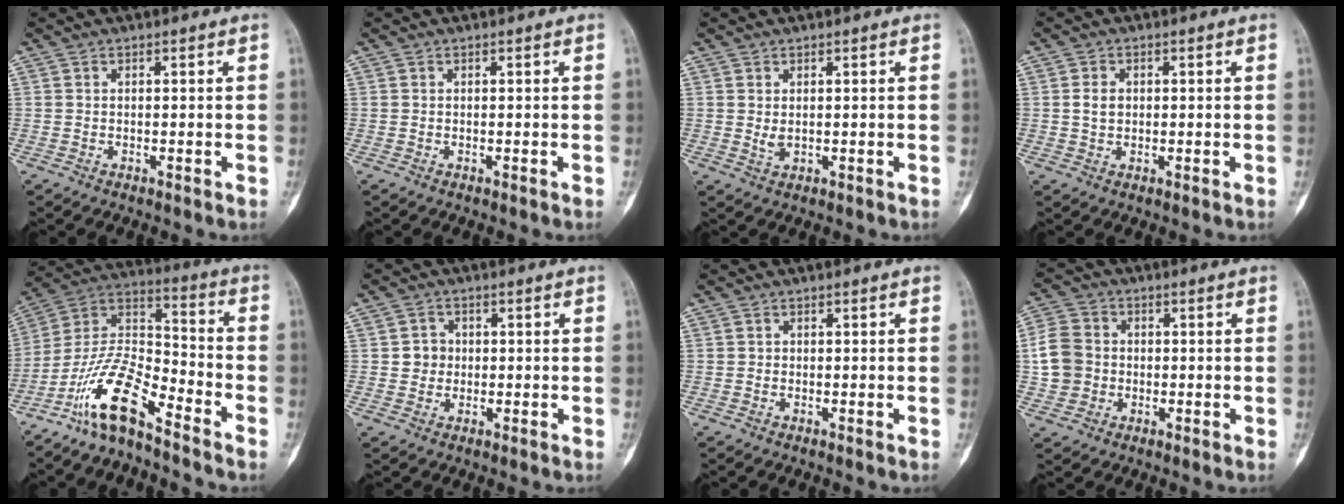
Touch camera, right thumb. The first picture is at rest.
{"total": 0.0}
{"total": 1.5, "force": [0.3, 0.8, 1.2], "torque": [-0.021, -0.005, 0.011]}
{"total": 2.6, "force": [0.3, 2.0, 1.6], "torque": [-0.023, 0.004, 0.006]}
{"total": 13.9, "force": [-9.9, 3.9, 8.9], "torque": [-0.171, 0.087, -0.196]}
{"total": 3.4, "force": [0.1, 3.2, 1.1], "torque": [0.004, 0.007, -0.002]}
{"total": 0.0}
{"total": 7.9, "force": [-0.4, 7.1, 3.5], "torque": [-0.053, 0.015, -0.014]}